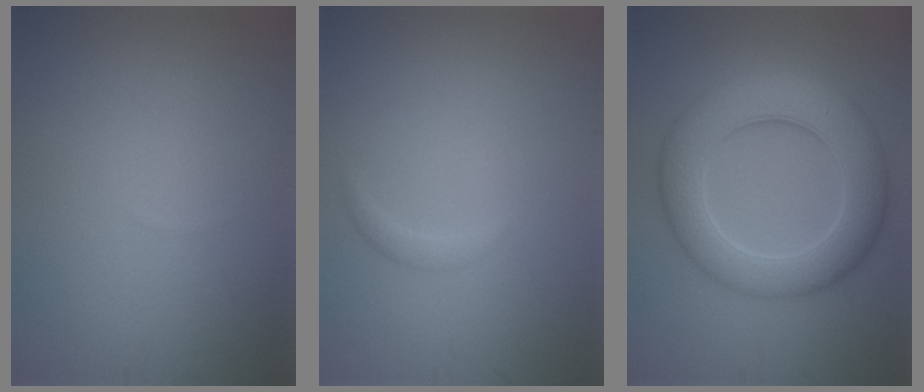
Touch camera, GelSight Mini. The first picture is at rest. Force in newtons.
{"total": 0.8, "press": 0.8, "slide": 0.1}
{"total": 8.5, "press": 8.5, "slide": 0.1}